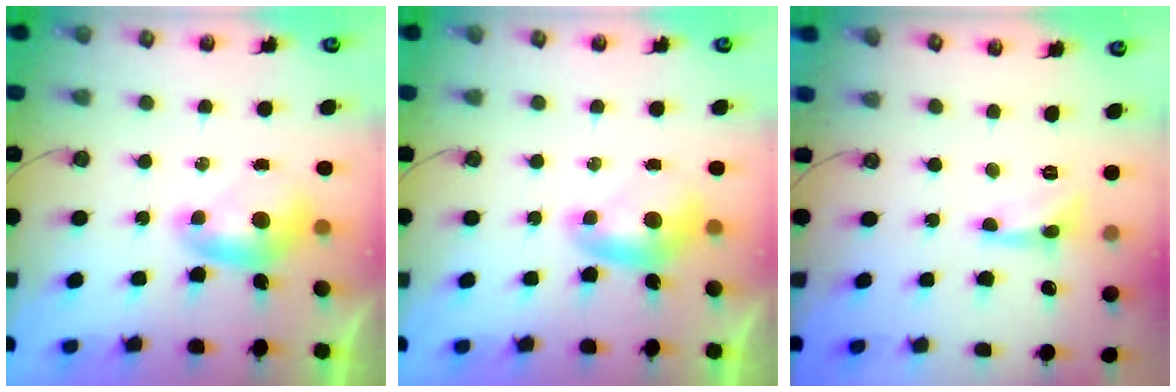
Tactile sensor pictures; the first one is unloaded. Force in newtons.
{"total": 0.0}
{"total": 1.4, "press": 1.3, "slide": 0.3}